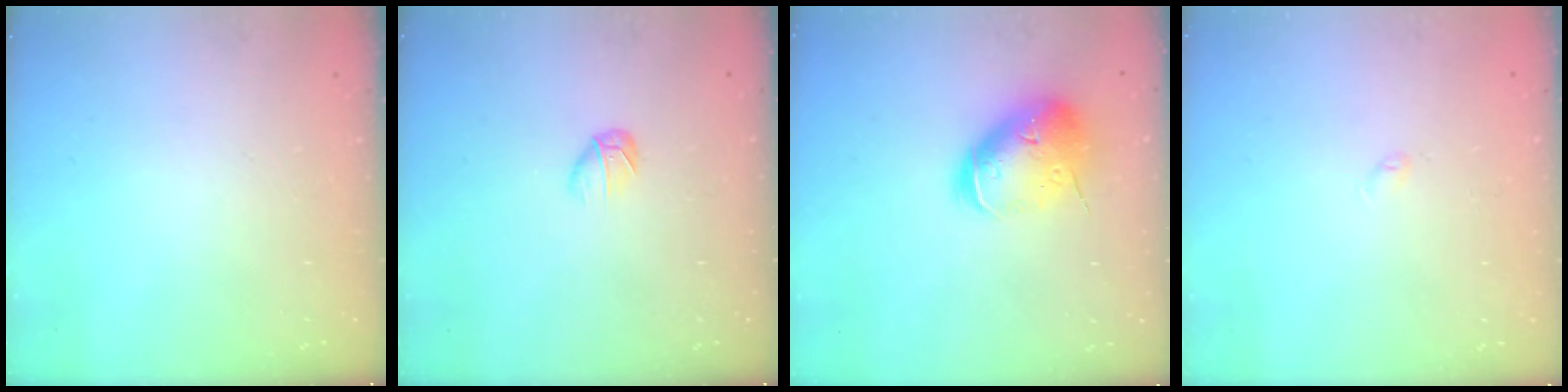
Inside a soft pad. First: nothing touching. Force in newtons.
{"total": 2.8, "press": 2.7, "slide": 0.9}
{"total": 17.4, "press": 17.2, "slide": 2.6}
{"total": 2.6, "press": 2.6, "slide": 0.4}